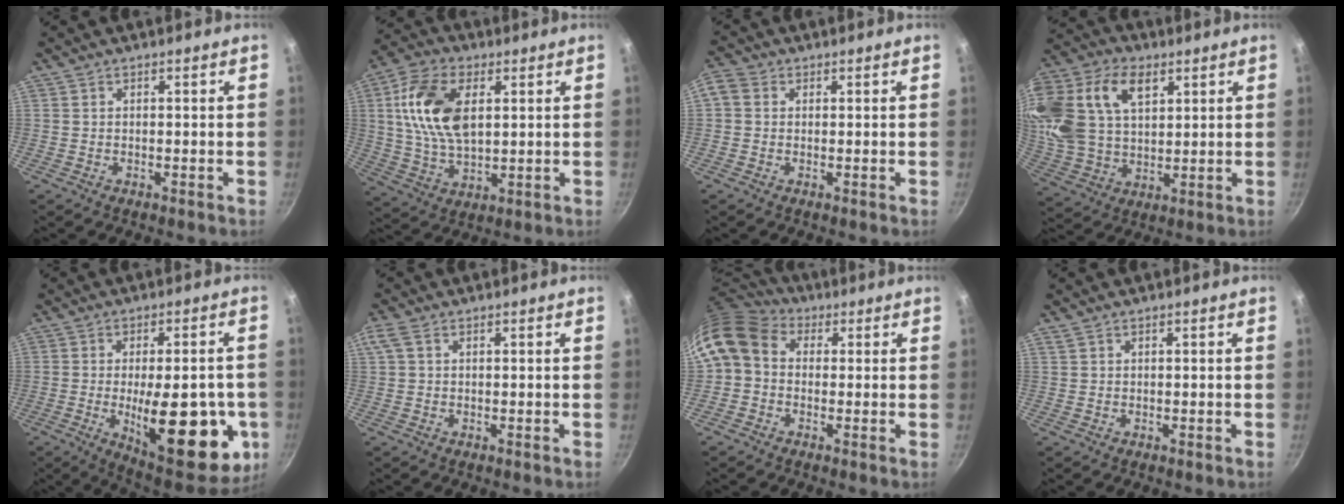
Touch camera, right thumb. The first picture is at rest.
{"total": 15.2, "force": [3.6, 8.8, 11.9], "torque": [-0.213, -0.004, 0.067]}
{"total": 3.3, "force": [0.5, 2.8, 1.6], "torque": [-0.034, 0.009, -0.004]}
{"total": 24.1, "force": [9.2, 15.4, 16.0], "torque": [-0.353, 0.019, 0.174]}
{"total": 22.3, "force": [-4.7, 9.1, 19.8], "torque": [-0.229, -0.009, -0.050]}
{"total": 2.6, "force": [1.1, 1.4, 1.9], "torque": [-0.046, 0.009, 0.024]}
{"total": 10.4, "force": [1.4, 8.3, 6.0], "torque": [-0.107, 0.022, 0.003]}
{"total": 0.6, "force": [0.5, 0.3, 0.3], "torque": [-0.007, 0.002, 0.011]}